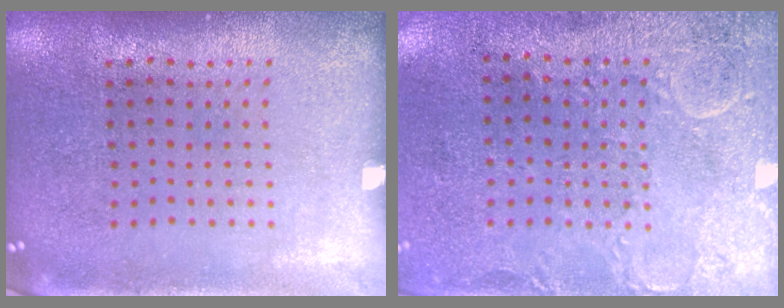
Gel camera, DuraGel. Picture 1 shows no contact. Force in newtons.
{"total": 2.9, "press": 2.3, "slide": 1.8}